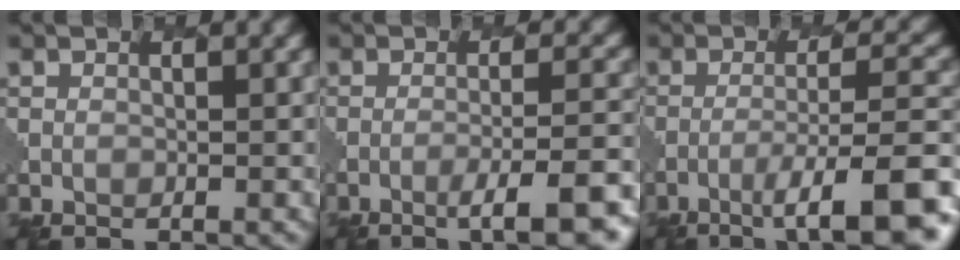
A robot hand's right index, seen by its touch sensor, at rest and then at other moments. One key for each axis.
{"total": 6.8, "fx": -3.6, "fy": 1.3, "fz": 5.6, "tx": -0.074, "ty": 0.003, "tz": -0.049}
{"total": 9.8, "fx": -5.1, "fy": 2.0, "fz": 8.1, "tx": -0.121, "ty": 0.007, "tz": -0.073}